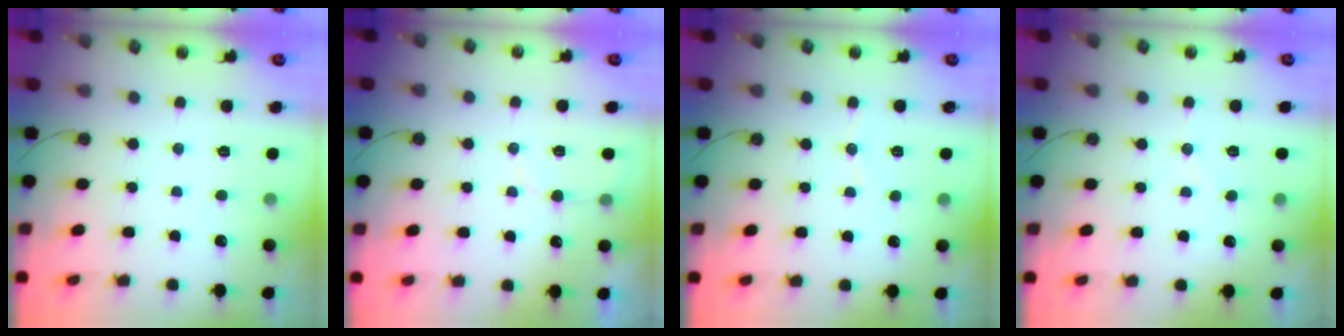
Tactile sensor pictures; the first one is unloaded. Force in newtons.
{"total": 3.2, "press": 3.2, "slide": 0.3}
{"total": 4.0, "press": 3.9, "slide": 0.3}
{"total": 4.8, "press": 4.7, "slide": 0.8}